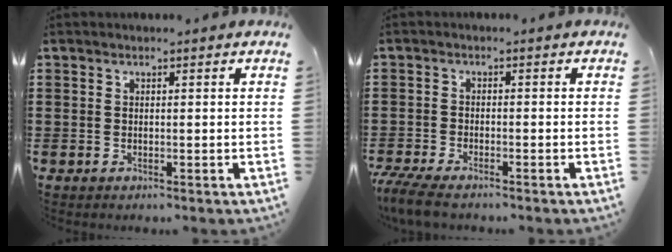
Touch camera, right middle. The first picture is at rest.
{"total": 4.1, "force": [-3.7, 0.6, 1.7], "torque": [-0.056, -0.011, -0.080]}